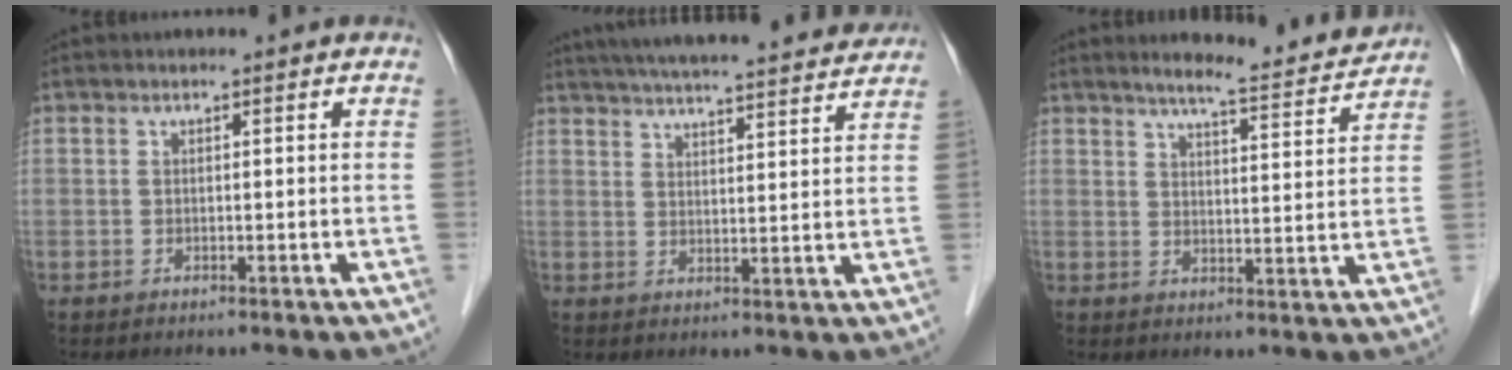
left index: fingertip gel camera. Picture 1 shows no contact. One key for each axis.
{"total": 23.5, "fx": 21.6, "fy": 2.0, "fz": 9.2, "tx": -0.151, "ty": 0.008, "tz": 0.285}
{"total": 9.4, "fx": 8.9, "fy": 0.1, "fz": 3.0, "tx": -0.049, "ty": -0.008, "tz": 0.115}